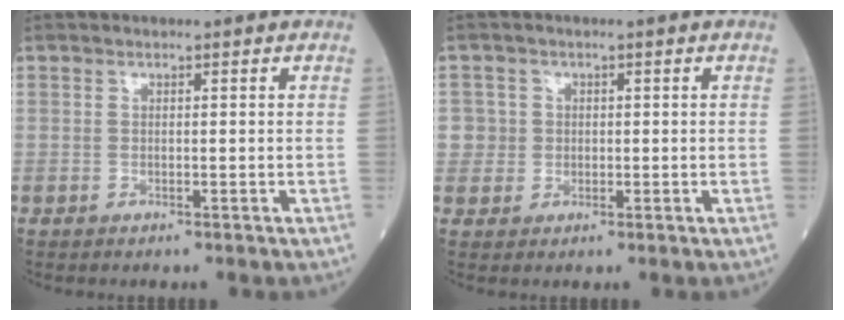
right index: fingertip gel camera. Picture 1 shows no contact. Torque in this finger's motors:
{"motor_torque": [0.14, 0.13, 0.03, 0.01]}